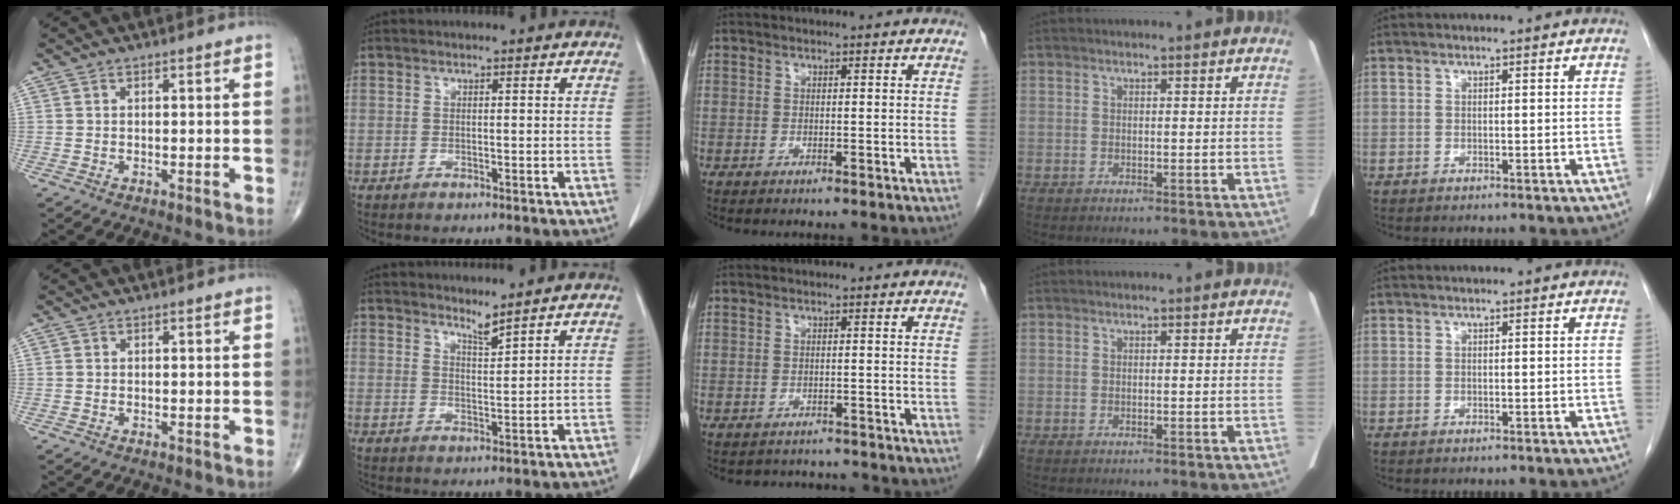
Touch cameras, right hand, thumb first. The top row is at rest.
{"index": {"total": 2.2, "force": [2.1, -0.5, 0.4], "torque": [-0.007, -0.011, 0.041]}, "middle": {"total": 3.9, "force": [-3.6, 1.4, -0.1], "torque": [-0.001, 0.002, -0.047]}}